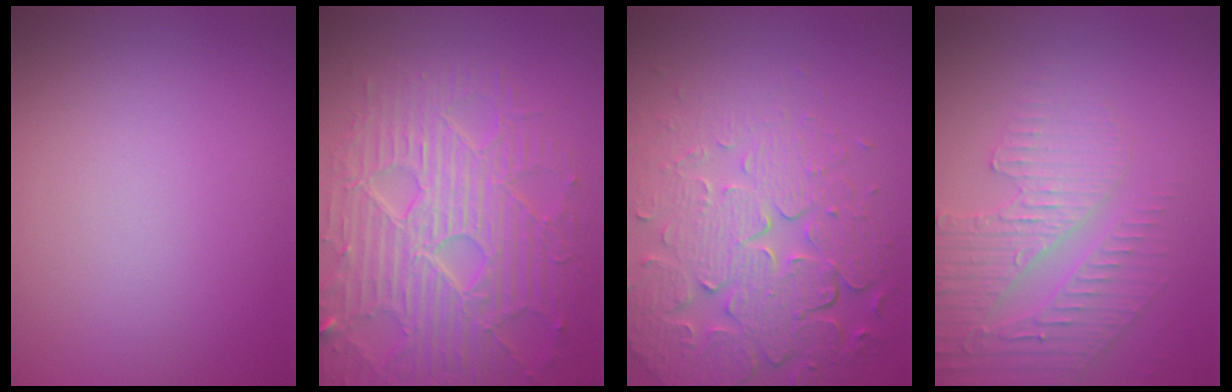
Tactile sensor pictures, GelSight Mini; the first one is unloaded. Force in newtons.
{"total": 8.4, "press": 6.1, "slide": 5.8}
{"total": 8.2, "press": 5.8, "slide": 5.8}
{"total": 3.8, "press": 3.6, "slide": 1.3}